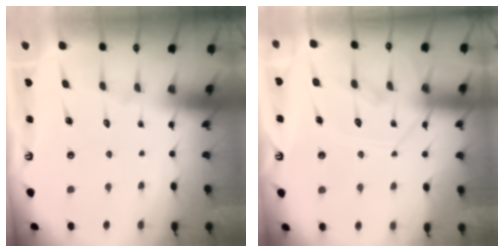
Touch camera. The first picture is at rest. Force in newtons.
{"total": 11.2, "press": 11.1, "slide": 1.4}